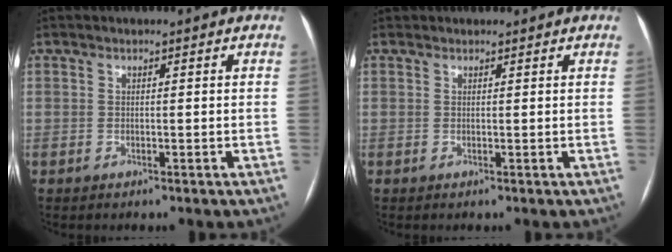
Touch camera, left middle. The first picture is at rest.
{"total": 0.7, "force": [0.6, 0.3, 0.0], "torque": [-0.004, 0.007, 0.010]}